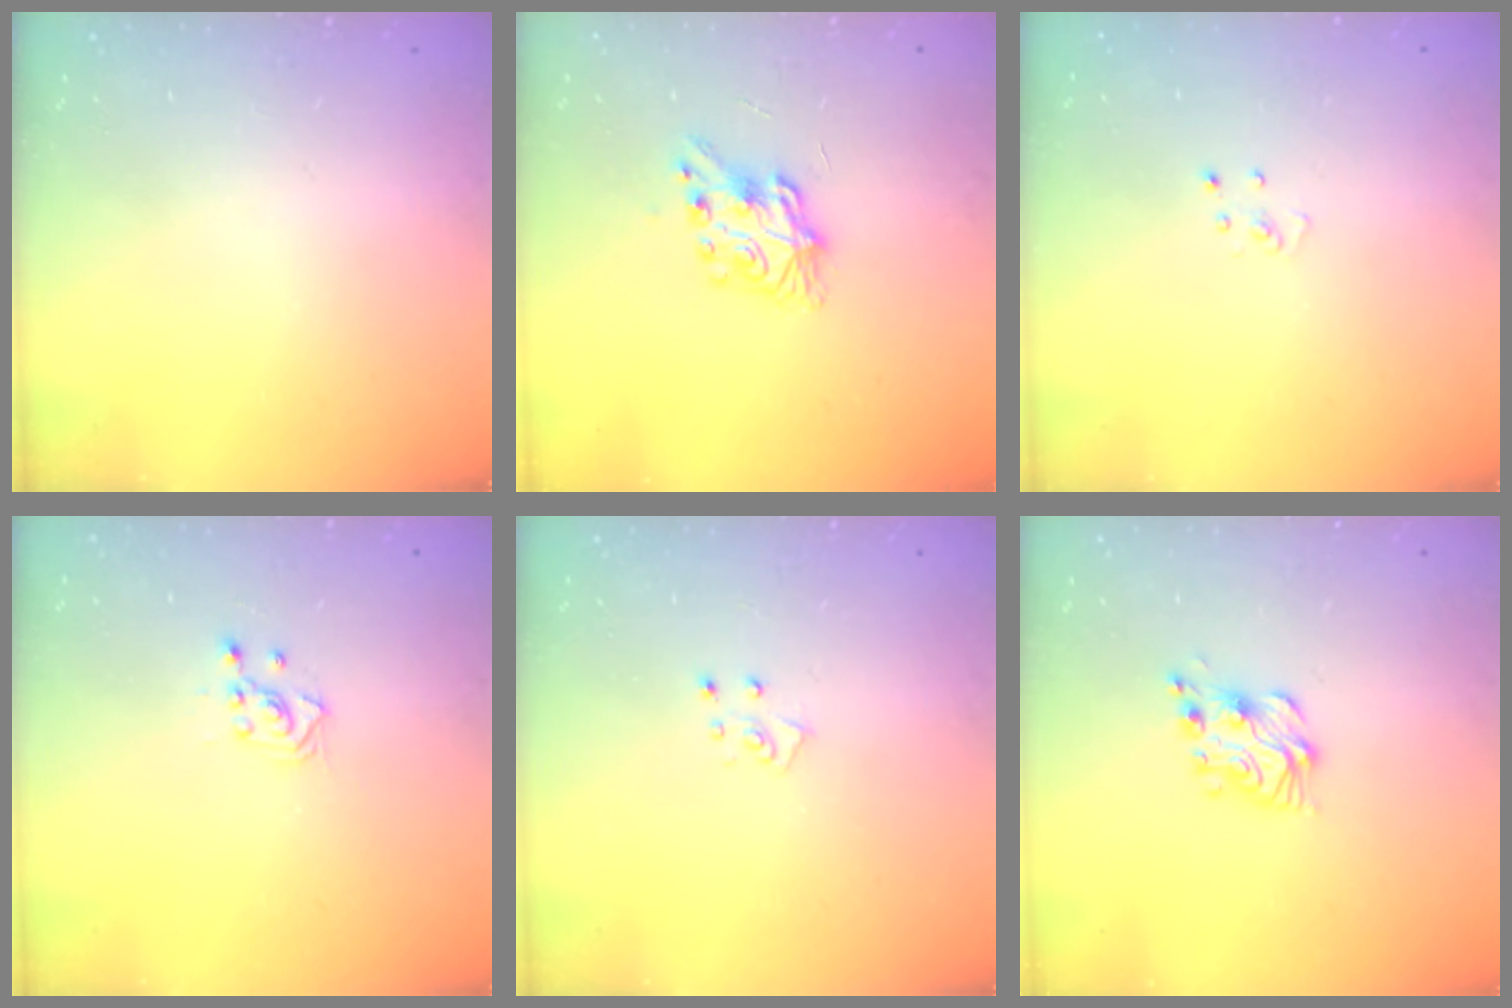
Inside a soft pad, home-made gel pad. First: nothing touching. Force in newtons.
{"total": 8.4, "press": 8.3, "slide": 0.3}
{"total": 2.5, "press": 2.5, "slide": 0.3}
{"total": 2.6, "press": 2.4, "slide": 1.0}
{"total": 4.9, "press": 4.8, "slide": 0.4}
{"total": 8.1, "press": 8.1, "slide": 0.4}